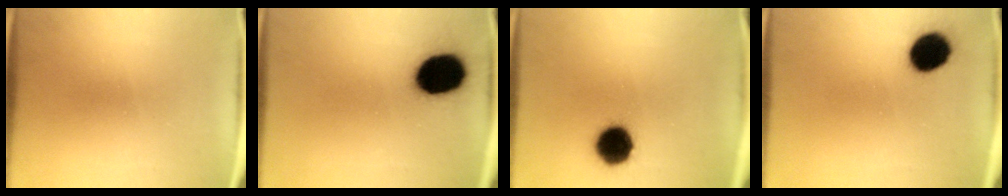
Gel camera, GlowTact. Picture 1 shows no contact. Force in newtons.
{"total": 16.0}
{"total": 10.4}
{"total": 10.3}